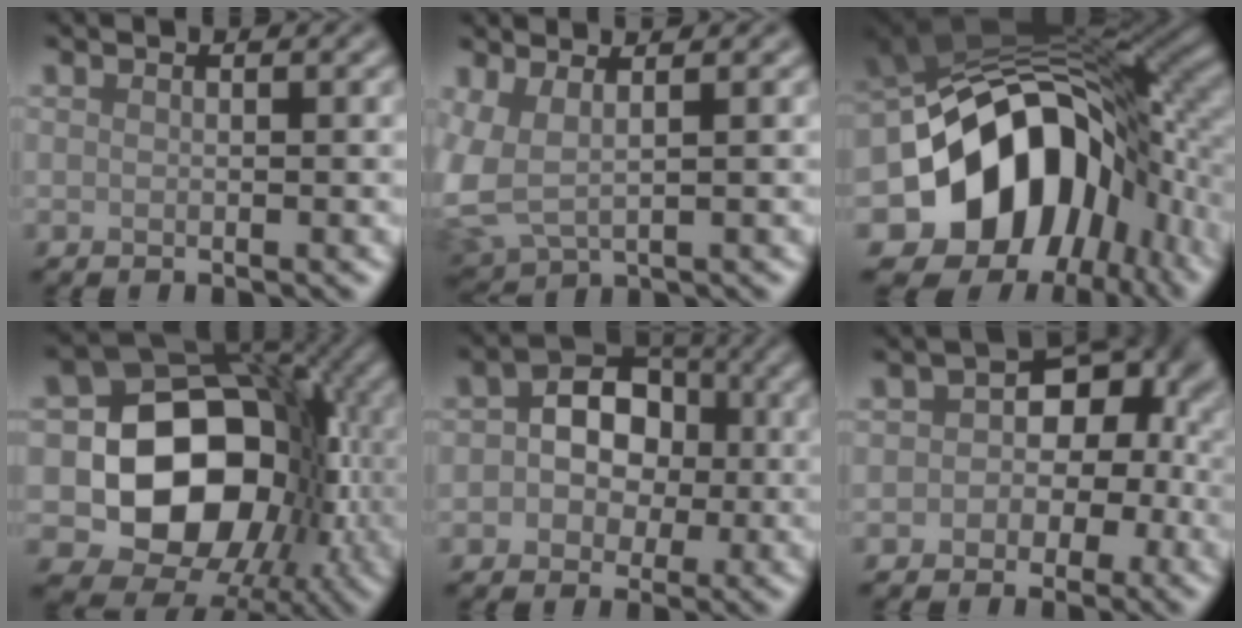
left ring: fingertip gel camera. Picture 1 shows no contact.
{"total": 4.3, "force": [1.2, 2.0, 3.6], "torque": [-0.102, -0.002, 0.026]}
{"total": 15.4, "force": [-4.4, 11.0, 9.8], "torque": [-0.149, -0.014, -0.082]}
{"total": 15.0, "force": [-2.0, 11.7, 9.2], "torque": [-0.096, -0.003, -0.053]}
{"total": 5.8, "force": [0.2, 4.6, 3.6], "torque": [-0.037, 0.007, -0.012]}
{"total": 6.8, "force": [-0.6, 5.4, 4.1], "torque": [0.012, 0.009, -0.035]}